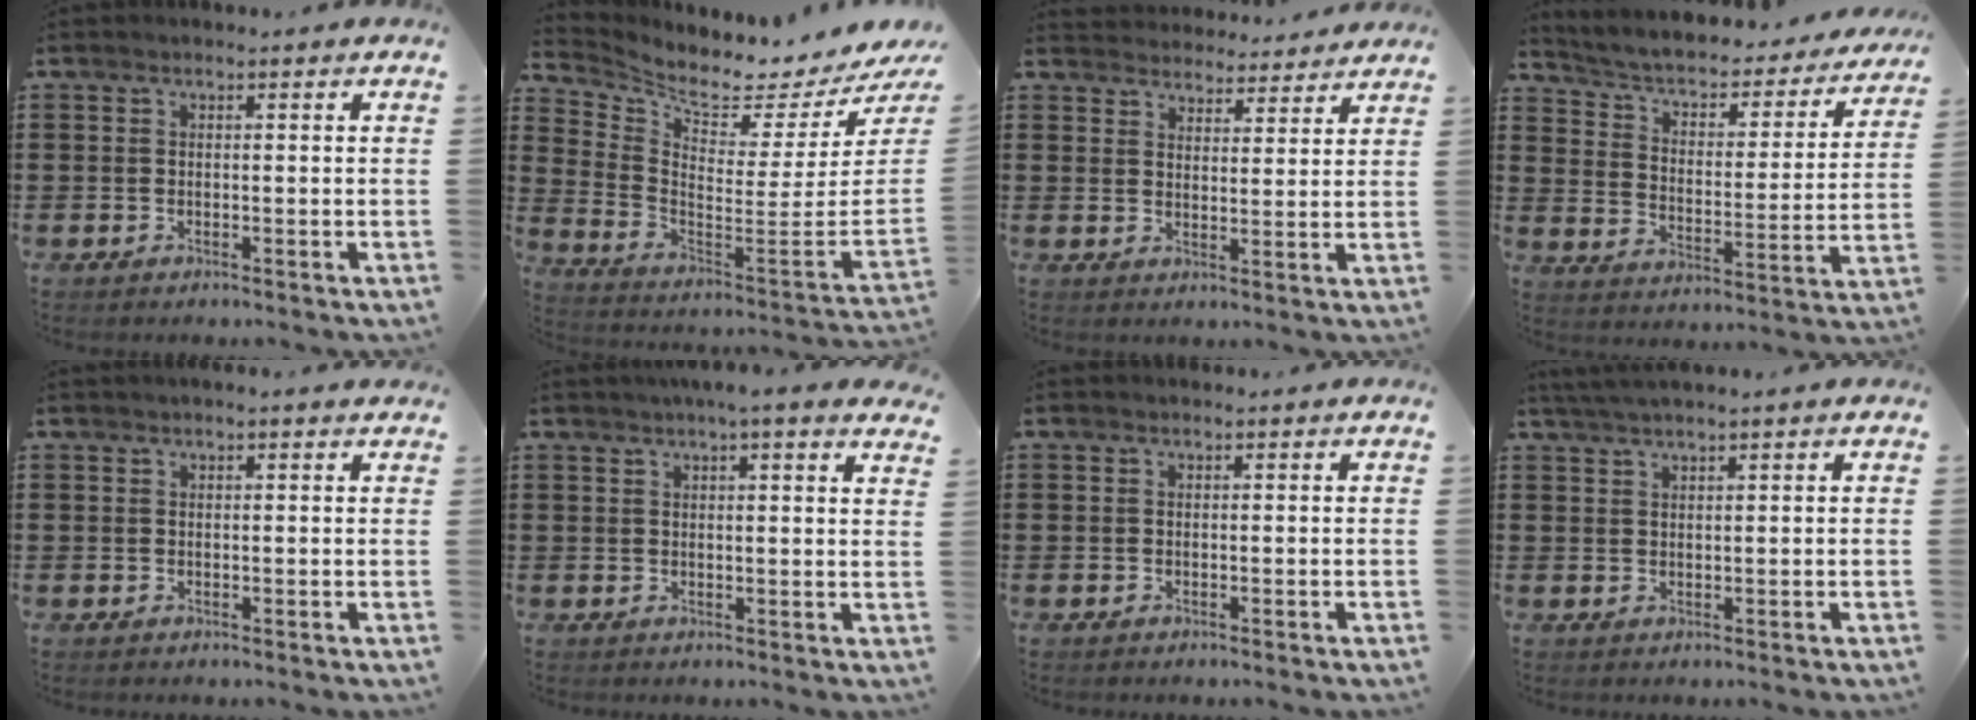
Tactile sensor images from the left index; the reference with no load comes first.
{"total": 3.5, "force": [3.0, 0.4, 1.7], "torque": [-0.049, -0.059, 0.042]}
{"total": 4.0, "force": [4.0, 0.2, -0.3], "torque": [-0.010, -0.023, 0.073]}
{"total": 2.9, "force": [2.0, 1.3, 1.6], "torque": [-0.046, -0.023, 0.023]}
{"total": 0.8, "force": [0.8, 0.2, 0.2], "torque": [-0.006, 0.000, 0.016]}
{"total": 3.5, "force": [2.9, -0.5, 2.0], "torque": [-0.046, -0.003, 0.052]}
{"total": 0.0}
{"total": 2.0, "force": [1.8, -0.3, 0.9], "torque": [-0.020, -0.001, 0.035]}